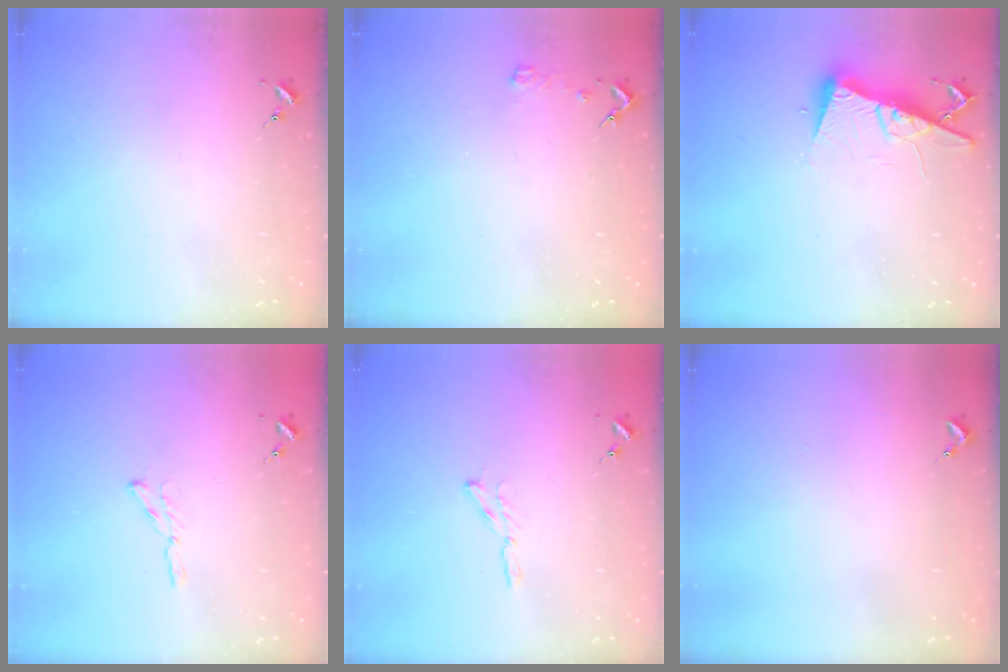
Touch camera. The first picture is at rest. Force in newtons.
{"total": 2.3, "press": 2.3, "slide": 0.3}
{"total": 9.5, "press": 9.4, "slide": 1.1}
{"total": 2.7, "press": 2.7, "slide": 0.2}
{"total": 2.9, "press": 2.9, "slide": 0.3}
{"total": 0.9, "press": 0.9, "slide": 0.0}